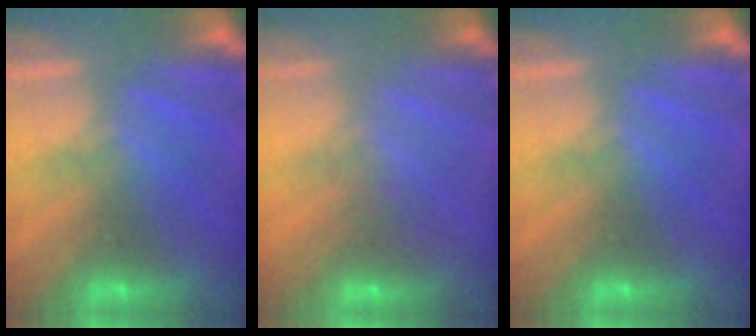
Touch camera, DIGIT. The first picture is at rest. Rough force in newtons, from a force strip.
{"total": 2.7}
{"total": 0.0}